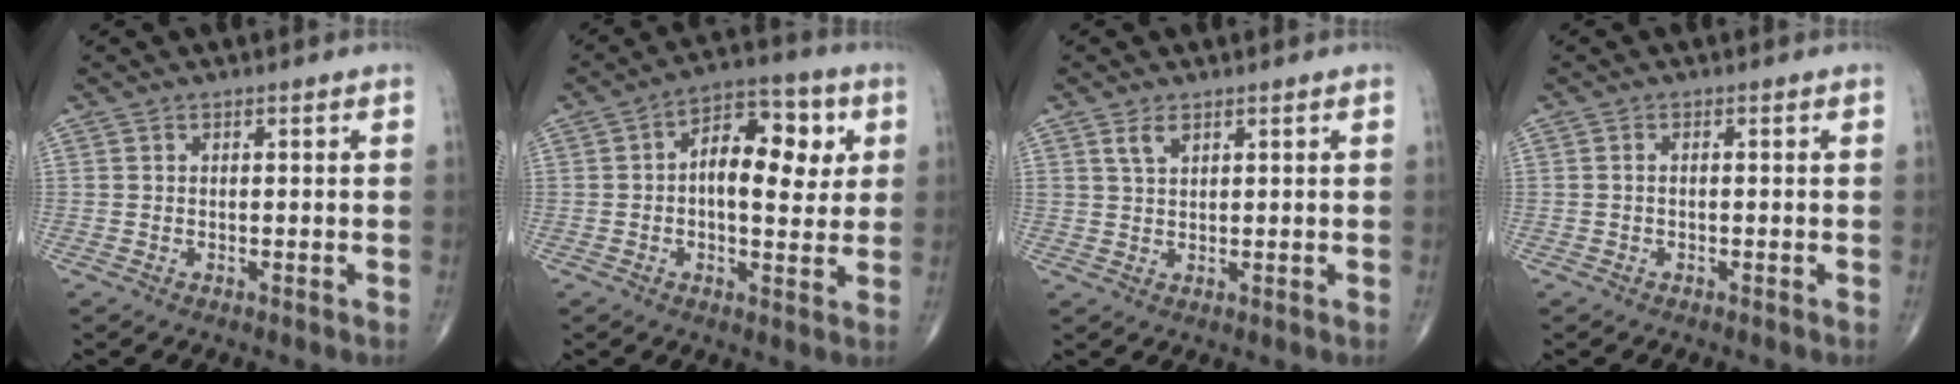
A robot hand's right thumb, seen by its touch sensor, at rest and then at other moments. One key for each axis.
{"total": 12.8, "fx": 2.0, "fy": 6.9, "fz": 10.6, "tx": -0.126, "ty": 0.014, "tz": 0.022}
{"total": 2.4, "fx": 1.5, "fy": 1.2, "fz": 1.5, "tx": -0.026, "ty": -0.003, "tz": 0.034}
{"total": 0.6, "fx": -0.2, "fy": 0.3, "fz": 0.5, "tx": -0.011, "ty": 0.000, "tz": -0.005}